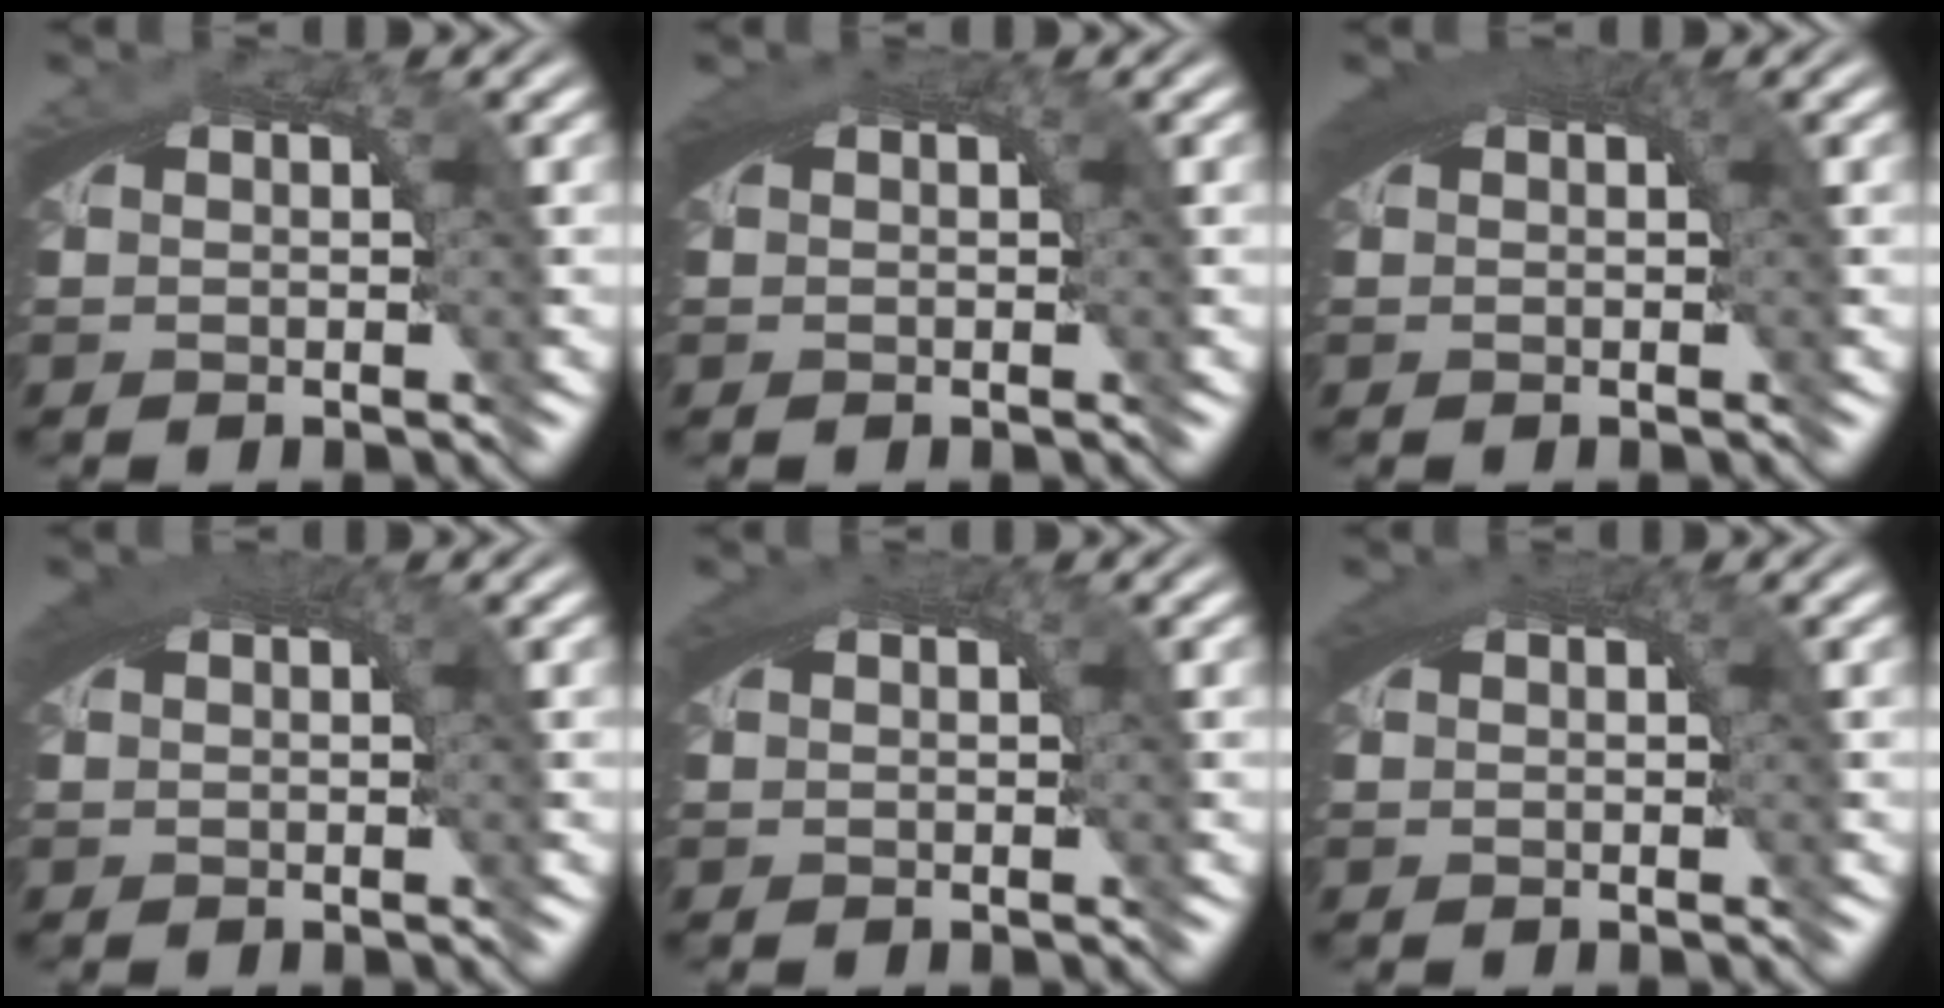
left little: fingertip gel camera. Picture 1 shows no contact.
{"total": 1.4, "force": [0.5, 0.2, 1.3], "torque": [-0.020, 0.003, 0.010]}
{"total": 2.7, "force": [1.1, 0.7, 2.4], "torque": [-0.031, 0.010, 0.016]}
{"total": 2.3, "force": [1.0, 0.5, 2.1], "torque": [-0.026, 0.008, 0.015]}
{"total": 1.4, "force": [0.6, 0.1, 1.2], "torque": [-0.016, 0.006, 0.010]}
{"total": 1.4, "force": [0.6, 0.1, 1.3], "torque": [-0.019, 0.005, 0.011]}